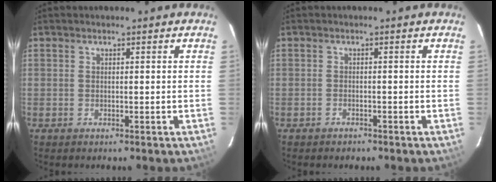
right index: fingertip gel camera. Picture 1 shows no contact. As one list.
[{"total": 1.3, "force": [-1.1, 0.7, 0.1], "torque": [-0.005, 0.004, -0.015]}]